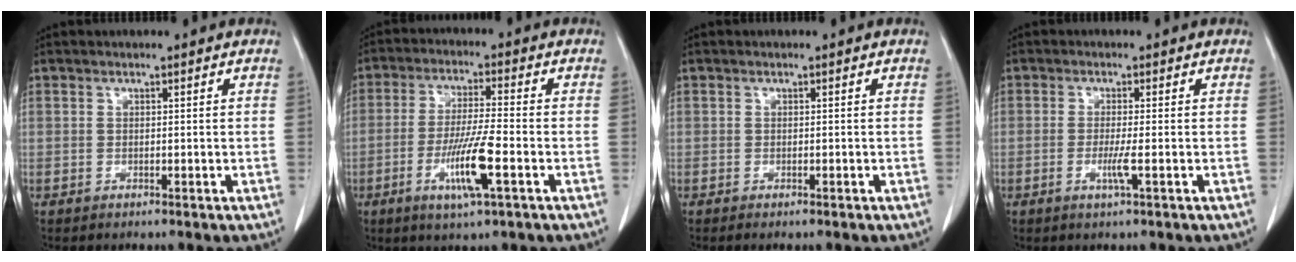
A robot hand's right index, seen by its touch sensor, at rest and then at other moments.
{"total": 8.9, "force": [-3.4, 0.1, 8.2], "torque": [-0.160, -0.013, -0.062]}
{"total": 1.1, "force": [-0.9, 0.1, 0.7], "torque": [-0.009, -0.003, -0.010]}
{"total": 2.6, "force": [-0.8, -0.3, 2.4], "torque": [-0.050, -0.005, -0.016]}